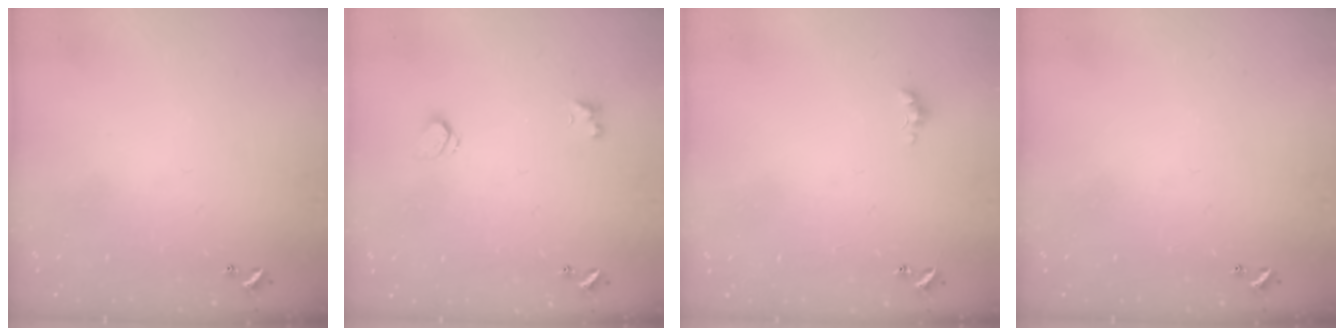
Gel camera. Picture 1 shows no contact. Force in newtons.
{"total": 1.9, "press": 1.8, "slide": 0.5}
{"total": 1.4, "press": 1.3, "slide": 0.4}
{"total": 0.0}